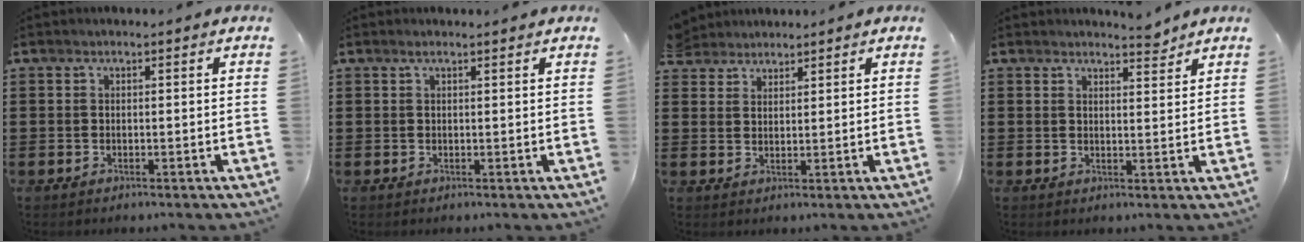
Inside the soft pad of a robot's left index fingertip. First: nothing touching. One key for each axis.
{"total": 0.9, "fx": 0.7, "fy": 0.1, "fz": 0.6, "tx": -0.013, "ty": -0.001, "tz": 0.013}
{"total": 2.6, "fx": 2.4, "fy": 0.9, "fz": -0.6, "tx": 0.001, "ty": 0.002, "tz": 0.046}
{"total": 3.3, "fx": 3.2, "fy": 0.3, "fz": 0.8, "tx": -0.015, "ty": -0.011, "tz": 0.057}